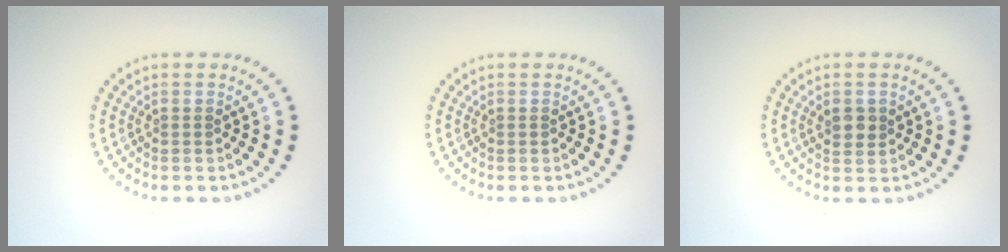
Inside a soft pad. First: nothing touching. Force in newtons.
{"total": 0.0}
{"total": 1.7, "press": 1.7, "slide": 0.3}